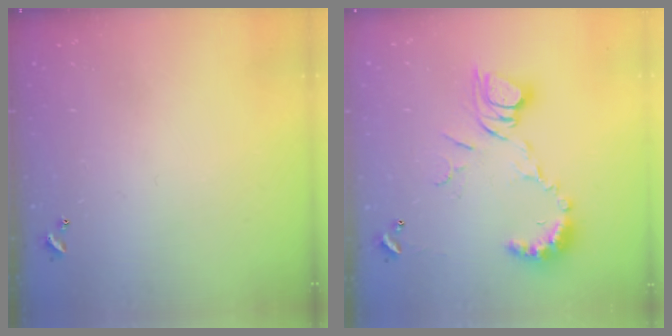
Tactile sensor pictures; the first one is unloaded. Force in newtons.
{"total": 11.6, "press": 11.5, "slide": 1.0}